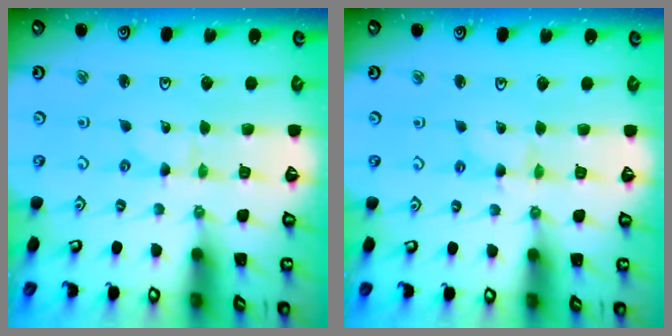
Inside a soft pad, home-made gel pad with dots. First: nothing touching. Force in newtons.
{"total": 1.1, "press": 1.1, "slide": 0.1}